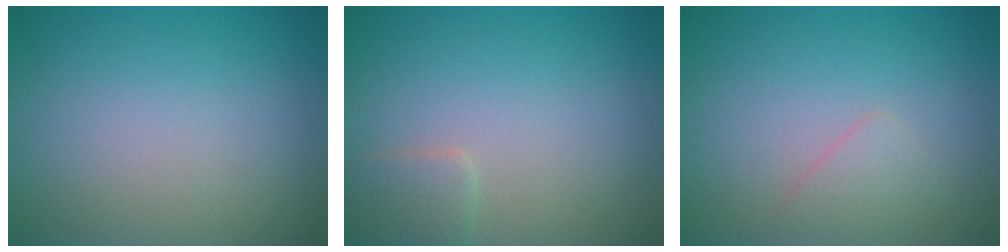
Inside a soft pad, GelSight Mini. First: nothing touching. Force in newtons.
{"total": 1.6, "press": 1.6, "slide": 0.1}
{"total": 1.3, "press": 1.3, "slide": 0.1}